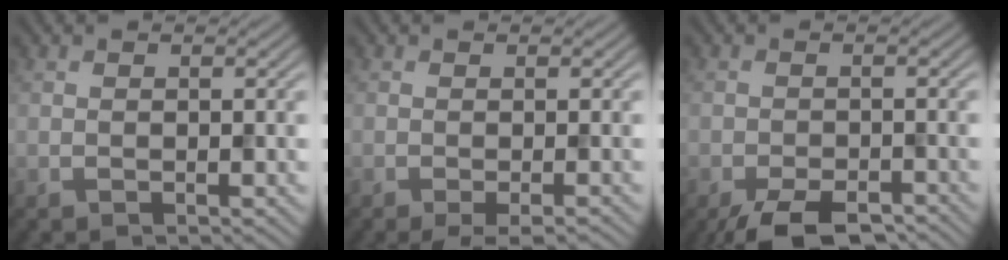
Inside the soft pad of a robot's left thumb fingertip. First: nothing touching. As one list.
[{"total": 2.5, "force": [-1.7, 0.4, 1.9], "torque": [-0.031, 0.001, -0.027]}, {"total": 6.3, "force": [-4.8, 2.3, 3.4], "torque": [-0.049, -0.013, -0.080]}]